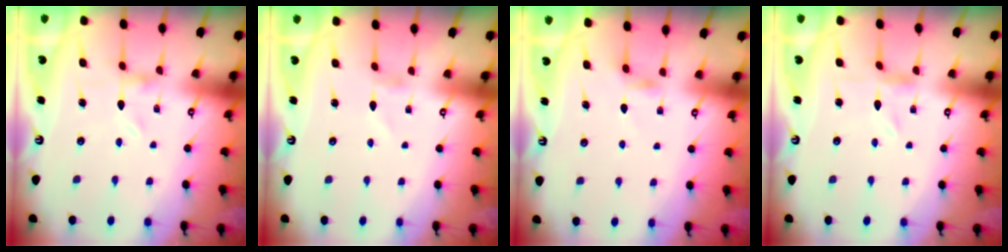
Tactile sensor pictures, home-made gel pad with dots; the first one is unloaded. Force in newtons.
{"total": 1.3, "press": 1.3, "slide": 0.1}
{"total": 4.0, "press": 4.0, "slide": 0.5}
{"total": 0.0}